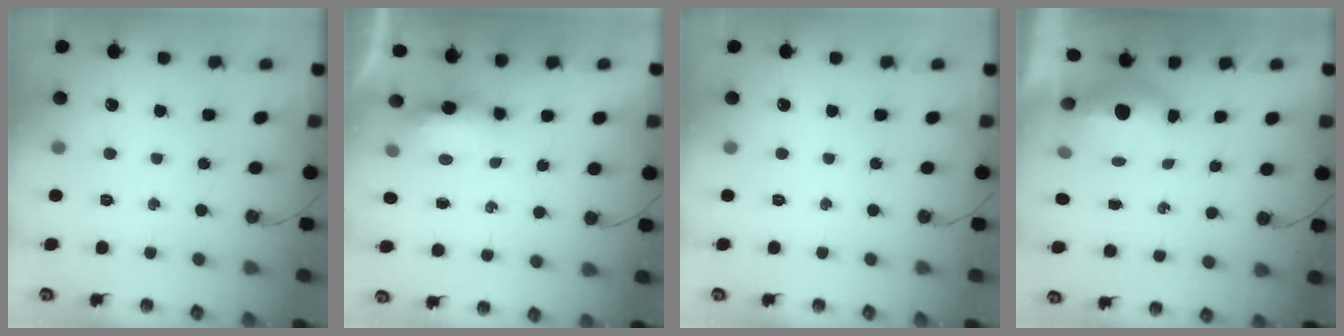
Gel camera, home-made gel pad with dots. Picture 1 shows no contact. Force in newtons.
{"total": 8.5, "press": 6.8, "slide": 5.0}
{"total": 0.0}
{"total": 11.4, "press": 6.5, "slide": 9.4}